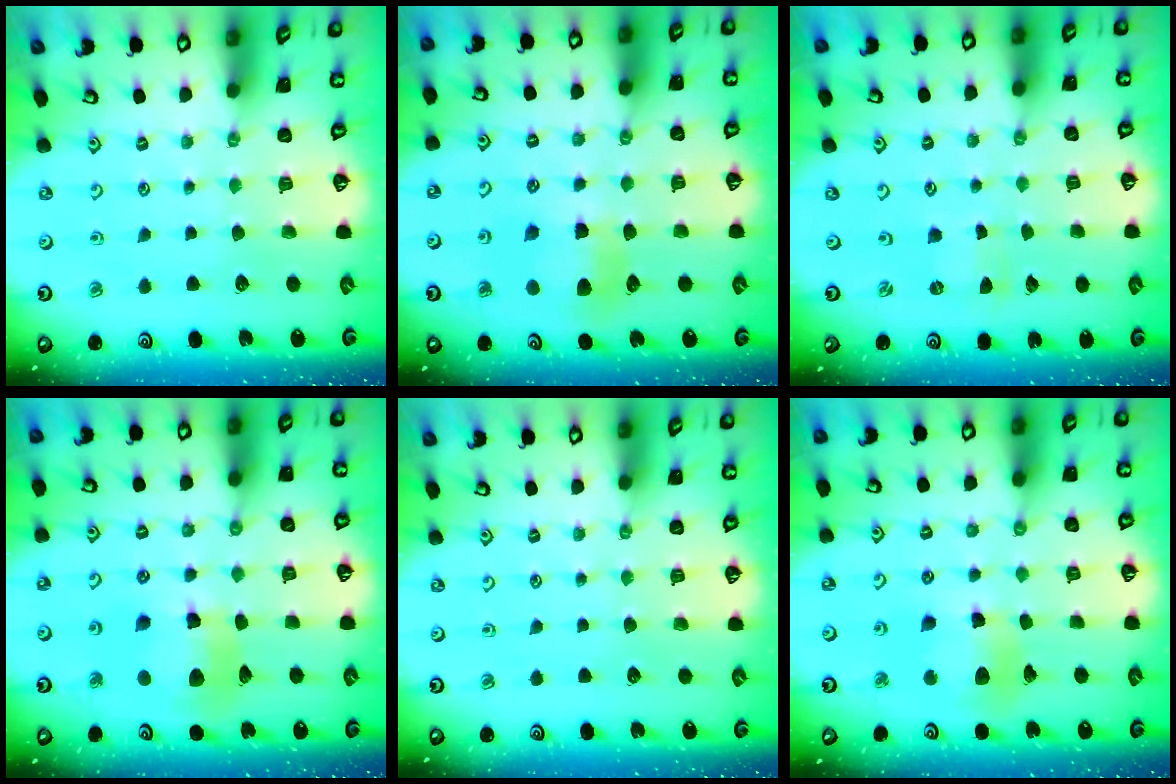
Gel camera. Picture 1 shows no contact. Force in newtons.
{"total": 6.6, "press": 6.6, "slide": 0.8}
{"total": 0.0}
{"total": 12.0, "press": 11.9, "slide": 1.4}
{"total": 0.0}
{"total": 9.8, "press": 9.7, "slide": 1.2}